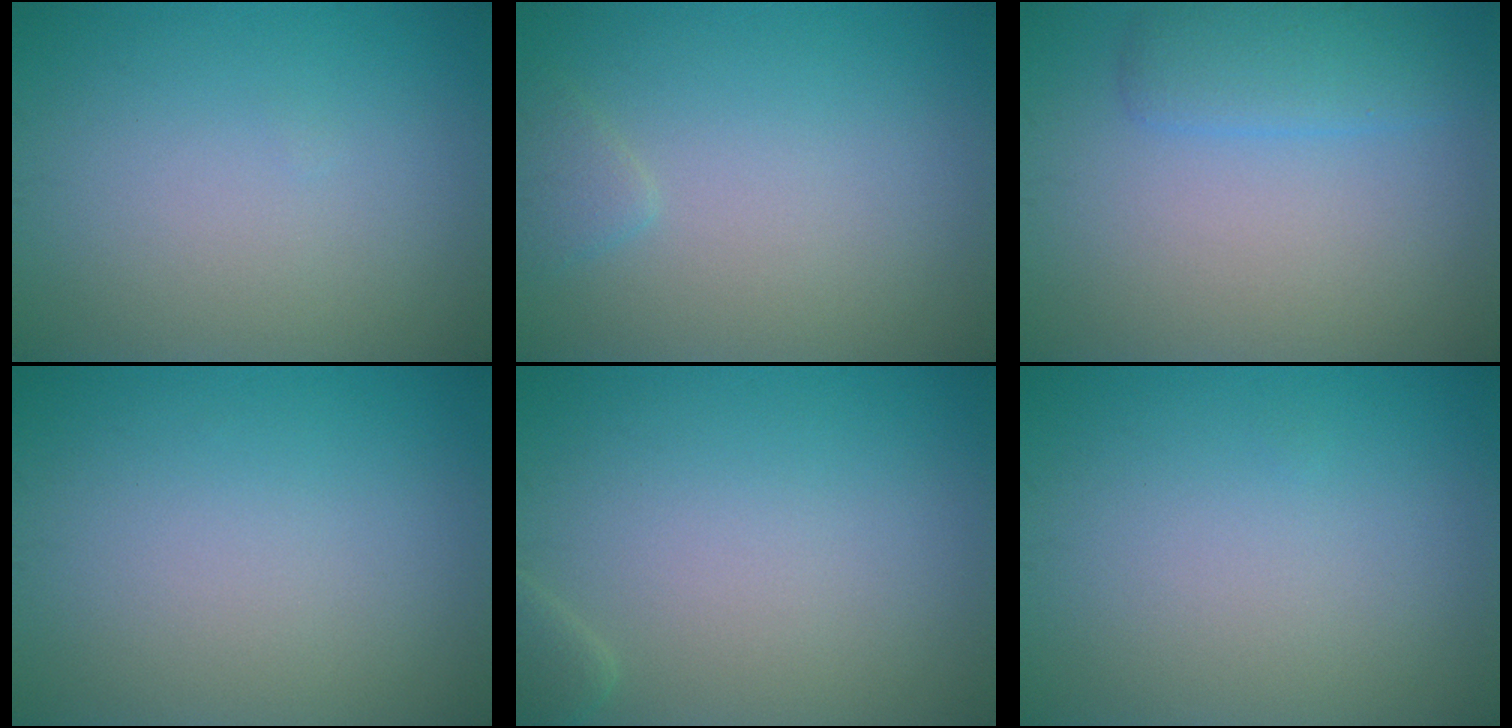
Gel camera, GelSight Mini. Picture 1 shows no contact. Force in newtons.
{"total": 1.1, "press": 1.1, "slide": 0.1}
{"total": 2.7, "press": 2.7, "slide": 0.1}
{"total": 0.0}
{"total": 1.2, "press": 1.2, "slide": 0.2}
{"total": 0.0}